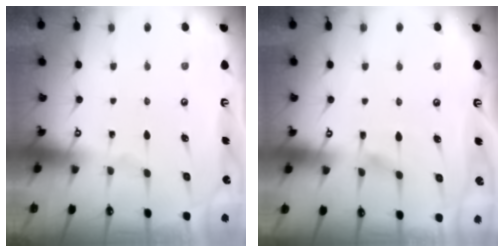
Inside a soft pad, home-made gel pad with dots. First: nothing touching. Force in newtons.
{"total": 4.5, "press": 4.5, "slide": 0.5}